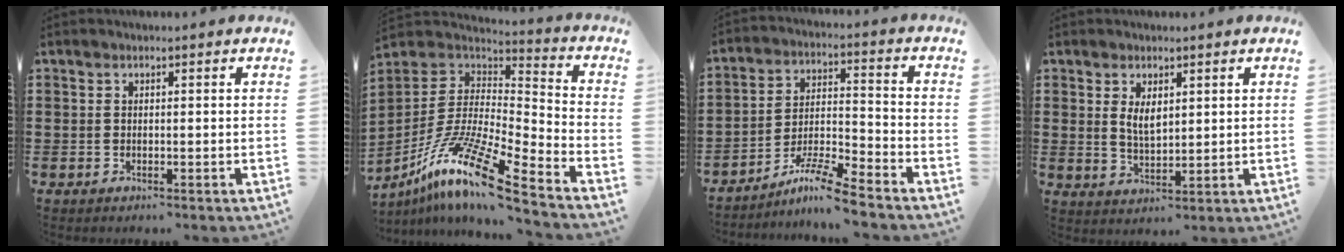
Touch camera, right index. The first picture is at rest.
{"total": 13.9, "force": [-9.6, 1.6, 10.0], "torque": [-0.197, 0.006, -0.186]}
{"total": 8.0, "force": [-6.9, 0.1, 4.0], "torque": [-0.081, 0.002, -0.135]}
{"total": 3.5, "force": [1.3, 1.7, 2.8], "torque": [-0.050, 0.001, 0.022]}